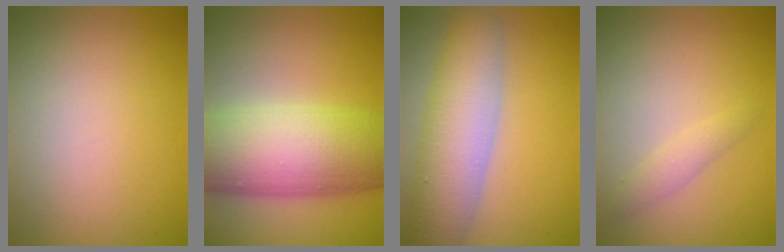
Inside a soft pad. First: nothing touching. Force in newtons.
{"total": 12.4, "press": 12.4, "slide": 0.4}
{"total": 7.5, "press": 7.5, "slide": 0.4}
{"total": 1.4, "press": 1.4, "slide": 0.0}